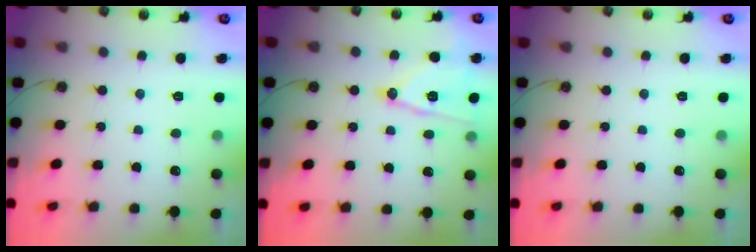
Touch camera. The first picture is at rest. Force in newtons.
{"total": 12.8, "press": 12.8, "slide": 0.7}
{"total": 0.0}